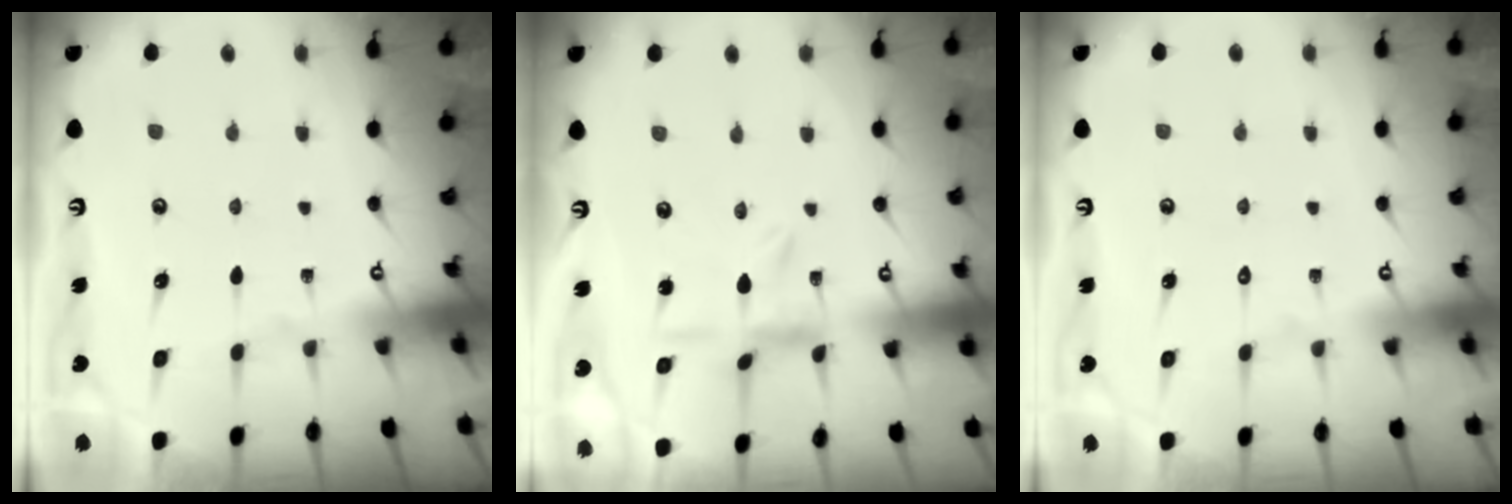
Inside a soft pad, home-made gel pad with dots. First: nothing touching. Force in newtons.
{"total": 0.6, "press": 0.6, "slide": 0.2}
{"total": 1.6, "press": 1.6, "slide": 0.1}